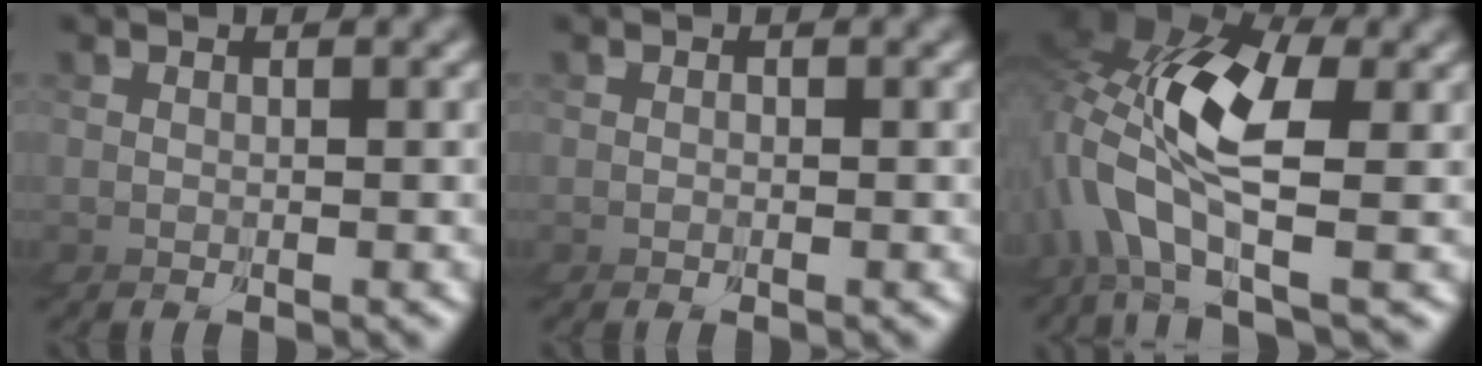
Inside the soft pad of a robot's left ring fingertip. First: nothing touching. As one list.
[{"total": 0.5, "force": [-0.3, 0.4, 0.1], "torque": [-0.005, -0.005, -0.003]}, {"total": 7.0, "force": [1.7, 3.8, 5.6], "torque": [-0.126, 0.023, 0.008]}]